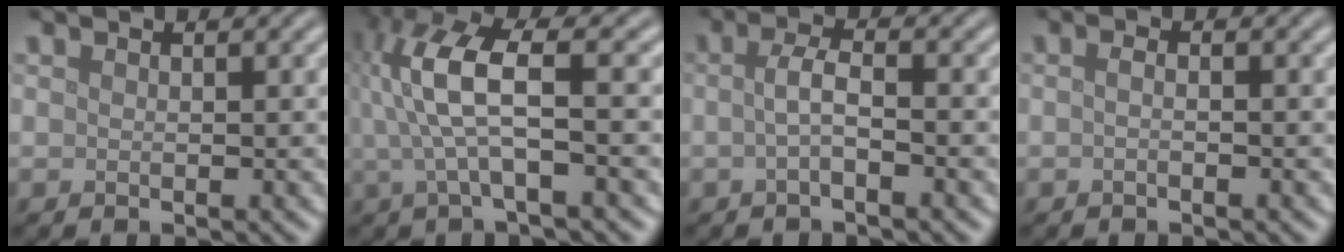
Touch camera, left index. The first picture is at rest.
{"total": 7.5, "force": [1.2, 2.0, 7.1], "torque": [-0.161, 0.013, 0.025]}
{"total": 2.1, "force": [-0.3, 0.5, 2.1], "torque": [-0.044, 0.003, -0.011]}
{"total": 1.1, "force": [-0.2, 0.4, 1.0], "torque": [-0.012, -0.005, -0.011]}